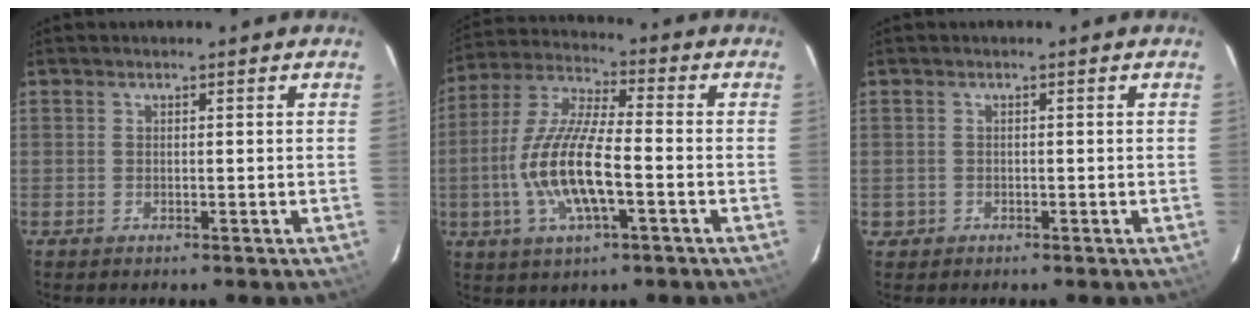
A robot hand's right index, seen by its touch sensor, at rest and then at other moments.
{"total": 14.1, "force": [-3.7, 3.9, 13.1], "torque": [-0.271, -0.003, -0.073]}
{"total": 1.3, "force": [-0.5, 1.2, 0.0], "torque": [-0.003, 0.002, -0.004]}